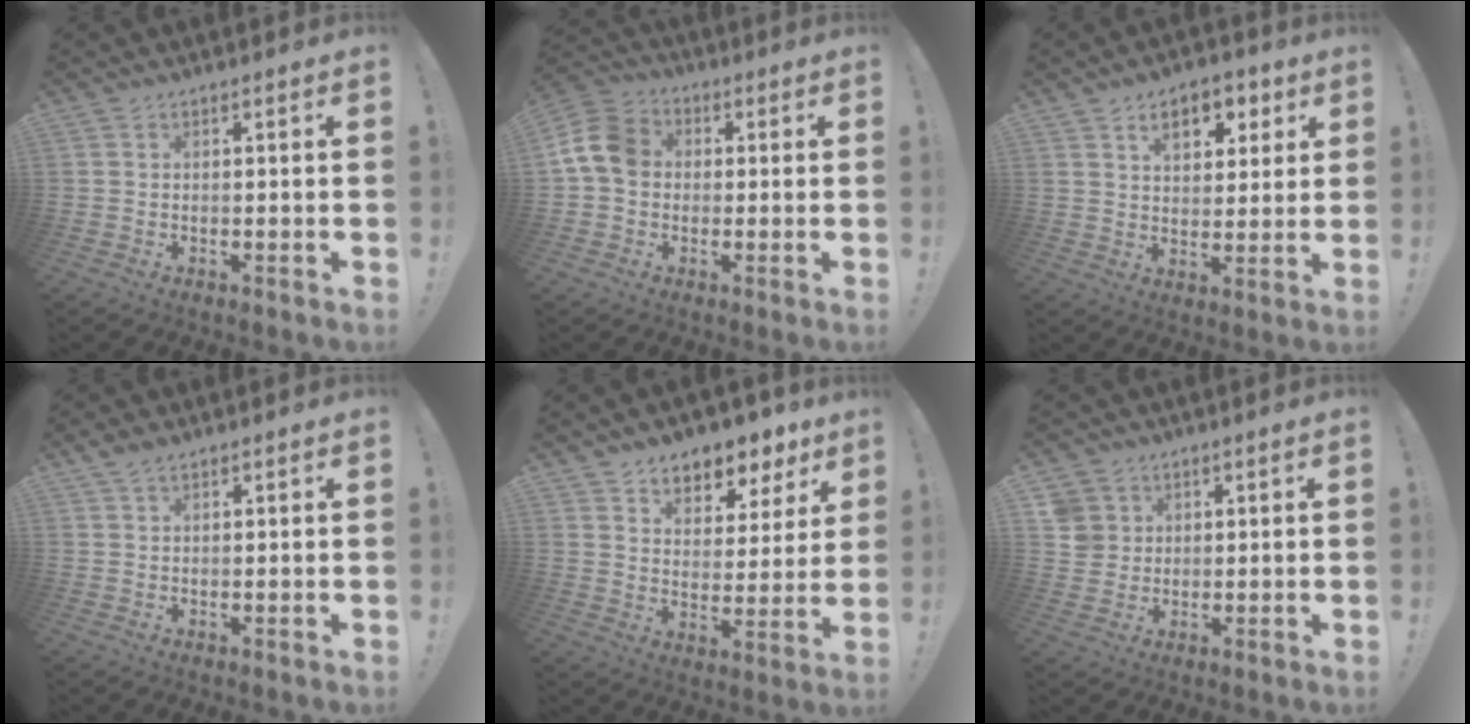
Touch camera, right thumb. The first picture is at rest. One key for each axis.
{"total": 11.5, "fx": 1.1, "fy": 9.0, "fz": 7.1, "tx": -0.137, "ty": 0.018, "tz": 0.027}
{"total": 9.4, "fx": 4.7, "fy": 5.9, "fz": 5.6, "tx": -0.078, "ty": -0.015, "tz": 0.082}
{"total": 2.7, "fx": 1.9, "fy": 1.1, "fz": 1.5, "tx": -0.025, "ty": -0.005, "tz": 0.036}
{"total": 7.9, "fx": 6.2, "fy": 4.6, "fz": 1.8, "tx": -0.019, "ty": -0.057, "tz": 0.115}
{"total": 5.3, "fx": 2.2, "fy": 4.8, "fz": 0.8, "tx": -0.010, "ty": -0.007, "tz": 0.046}